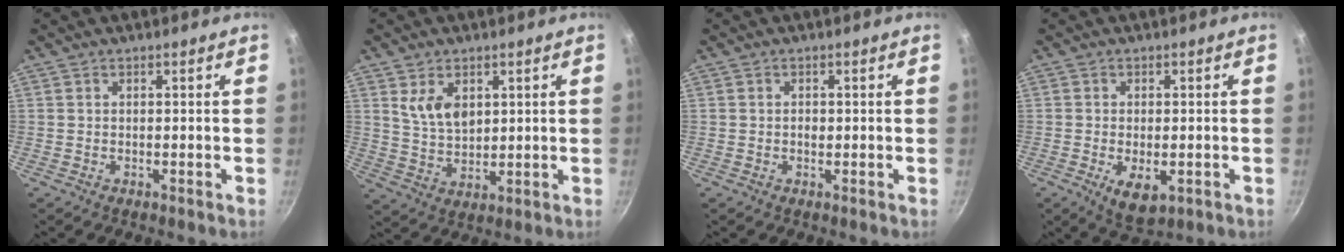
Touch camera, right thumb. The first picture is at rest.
{"total": 11.0, "force": [-0.8, 9.4, 5.7], "torque": [-0.053, 0.033, -0.027]}
{"total": 1.0, "force": [-0.1, 0.8, 0.7], "torque": [-0.009, 0.001, -0.001]}
{"total": 6.1, "force": [-1.9, 3.1, 4.9], "torque": [-0.079, -0.006, -0.024]}